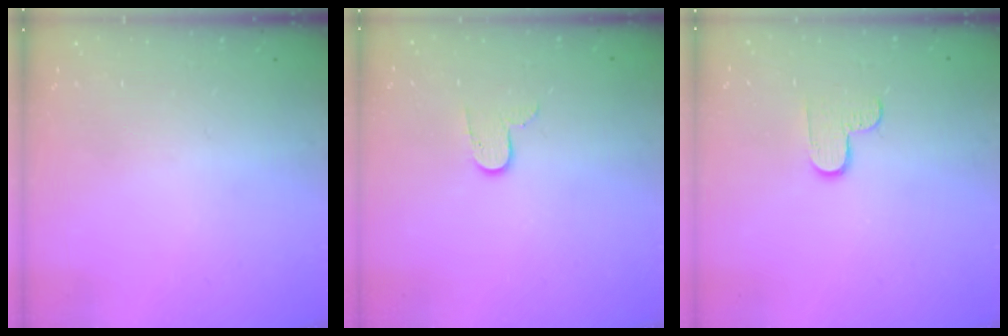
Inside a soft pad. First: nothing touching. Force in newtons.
{"total": 6.3, "press": 6.3, "slide": 0.5}
{"total": 4.5, "press": 4.5, "slide": 0.4}